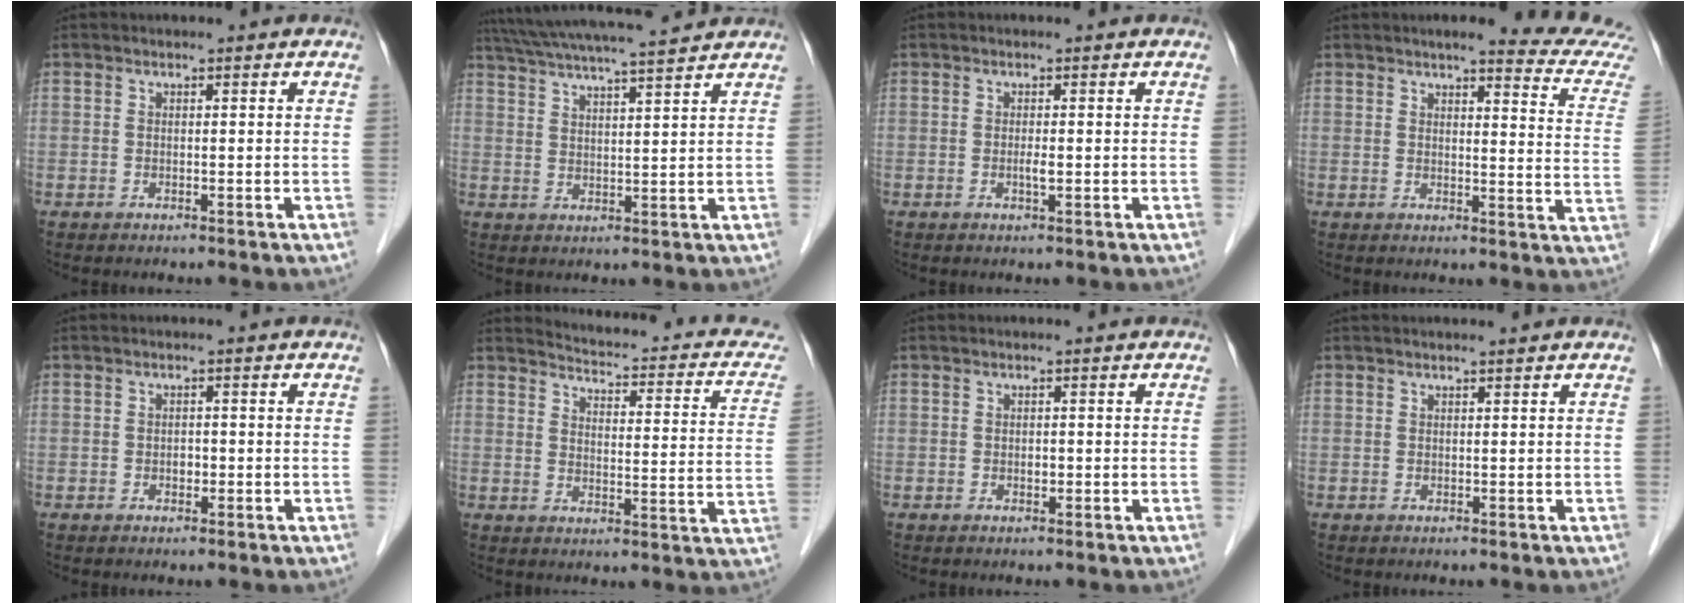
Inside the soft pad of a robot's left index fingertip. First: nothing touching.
{"total": 14.2, "force": [12.7, 0.1, 6.3], "torque": [-0.122, 0.025, 0.191]}
{"total": 1.0, "force": [-0.6, 0.0, 0.8], "torque": [-0.018, -0.007, -0.009]}
{"total": 12.3, "force": [11.5, -0.7, 4.2], "torque": [-0.042, -0.072, 0.107]}
{"total": 1.1, "force": [-0.8, 0.6, 0.5], "torque": [-0.010, -0.003, -0.013]}
{"total": 15.5, "force": [13.9, 3.8, 5.9], "torque": [-0.062, -0.036, 0.137]}
{"total": 0.8, "force": [-0.6, 0.4, 0.4], "torque": [-0.008, -0.004, -0.010]}
{"total": 1.6, "force": [1.4, -0.3, 0.8], "torque": [-0.009, 0.008, 0.021]}